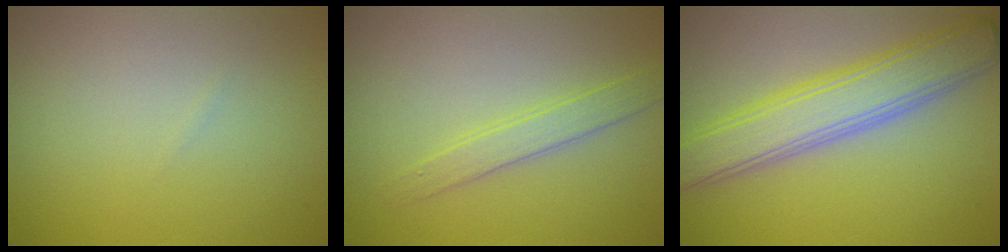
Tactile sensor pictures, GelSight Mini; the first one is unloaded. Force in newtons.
{"total": 2.0, "press": 2.0, "slide": 0.0}
{"total": 6.1, "press": 6.1, "slide": 0.4}